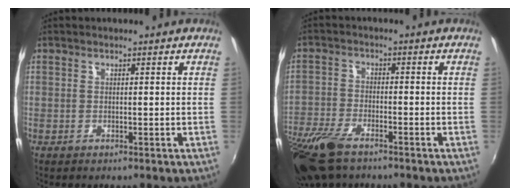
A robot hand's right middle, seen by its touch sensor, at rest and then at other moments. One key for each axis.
{"total": 12.1, "fx": -9.0, "fy": 4.4, "fz": 6.8, "tx": -0.173, "ty": -0.036, "tz": -0.179}